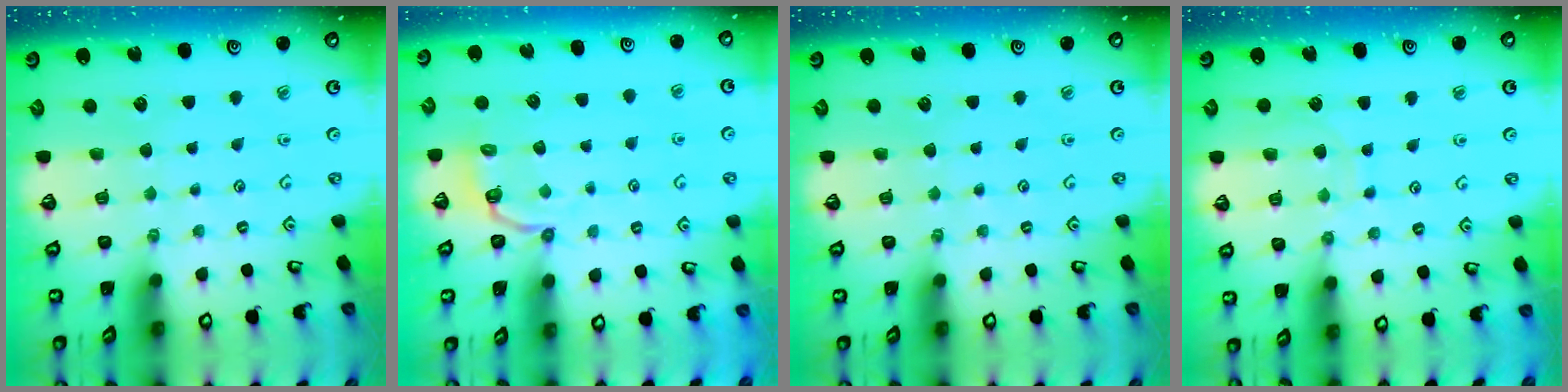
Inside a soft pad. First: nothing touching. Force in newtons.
{"total": 3.1, "press": 1.6, "slide": 2.6}
{"total": 0.0}
{"total": 8.4, "press": 8.4, "slide": 0.7}